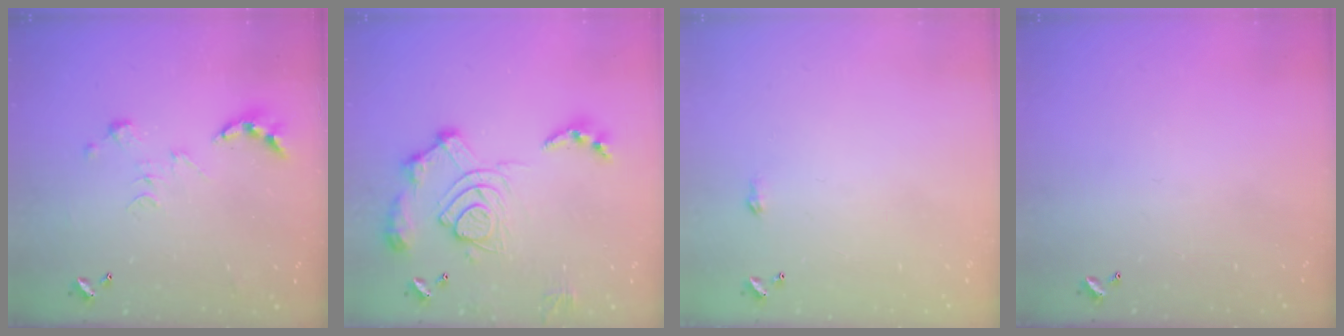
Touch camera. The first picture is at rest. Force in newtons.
{"total": 17.1, "press": 17.0, "slide": 1.6}
{"total": 1.8, "press": 1.8, "slide": 0.3}
{"total": 0.0}